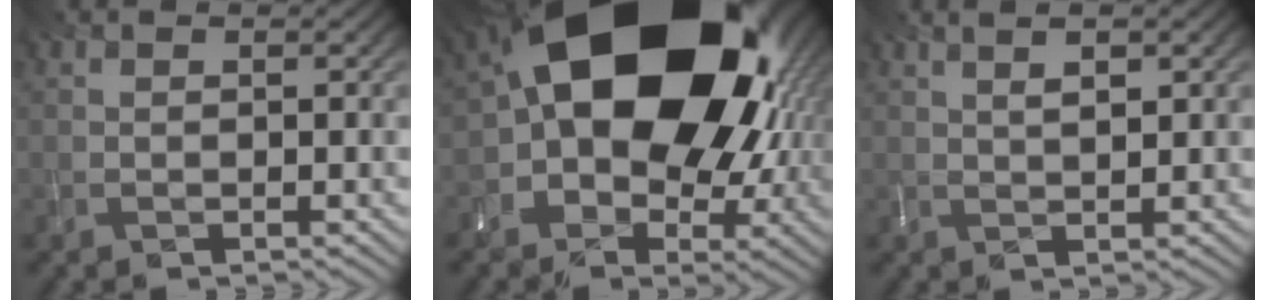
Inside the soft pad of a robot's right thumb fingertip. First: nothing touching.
{"total": 21.7, "force": [3.2, 15.1, 15.2], "torque": [-0.262, -0.037, 0.076]}
{"total": 3.0, "force": [1.5, 0.8, 2.4], "torque": [-0.037, -0.004, 0.032]}